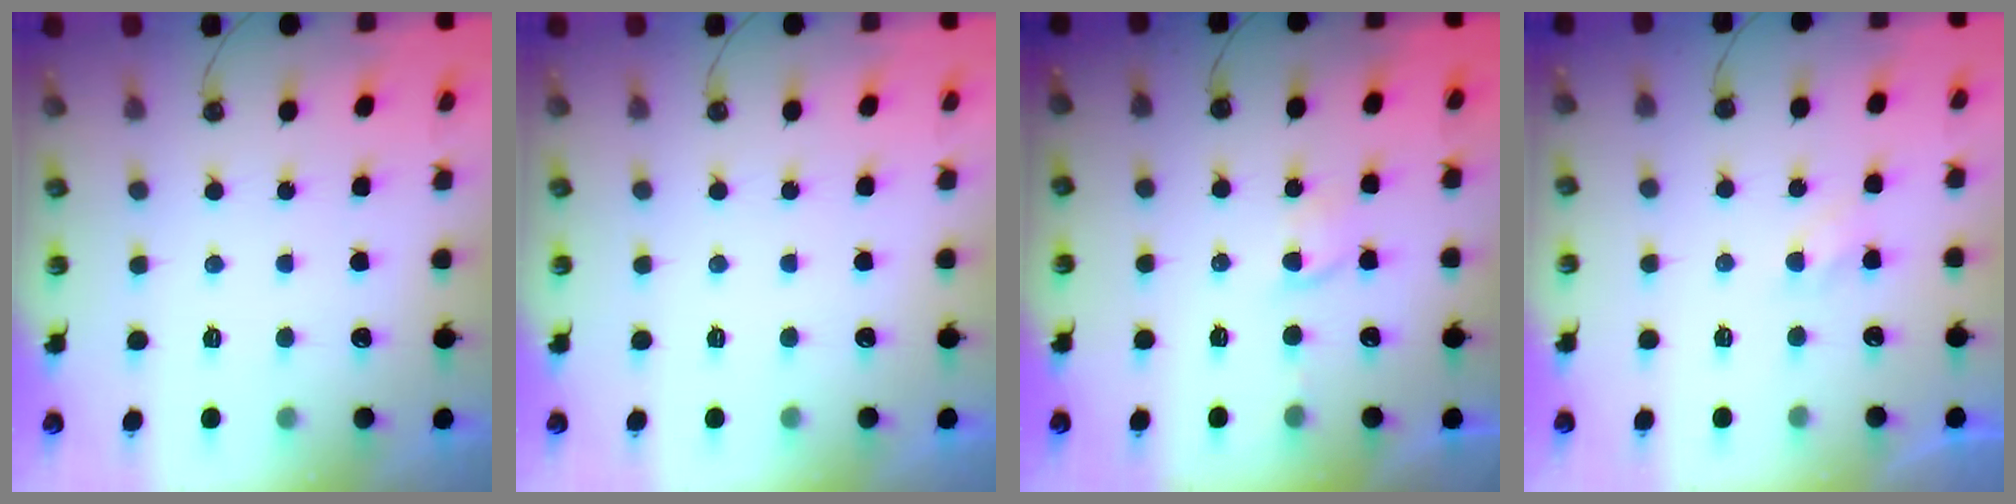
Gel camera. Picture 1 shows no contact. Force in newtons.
{"total": 0.0}
{"total": 2.0, "press": 2.0, "slide": 0.4}
{"total": 2.3, "press": 2.3, "slide": 0.4}